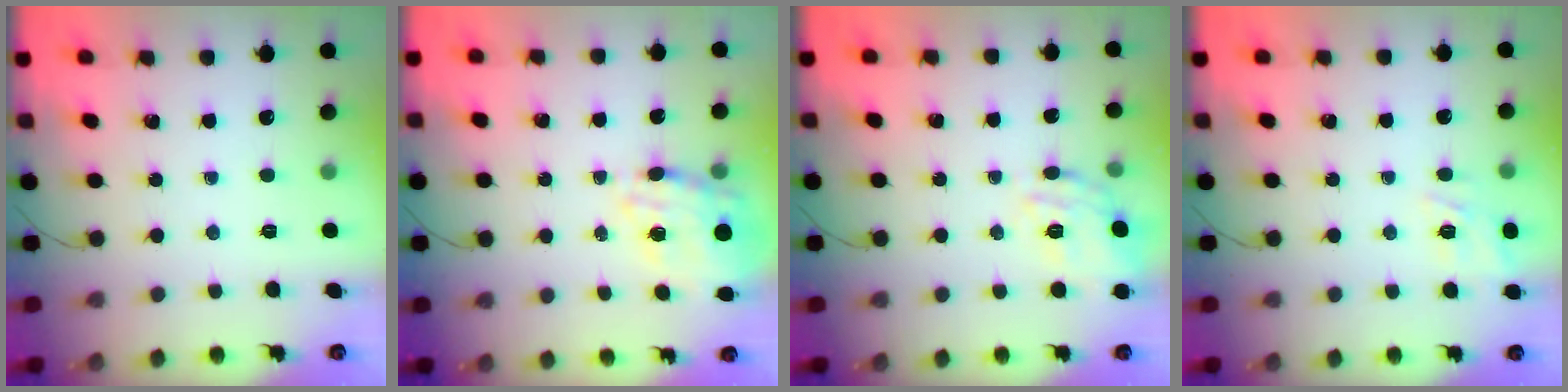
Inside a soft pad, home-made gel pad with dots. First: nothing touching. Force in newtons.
{"total": 14.5, "press": 14.1, "slide": 3.4}
{"total": 16.0, "press": 16.0, "slide": 0.6}
{"total": 5.0, "press": 4.9, "slide": 1.3}